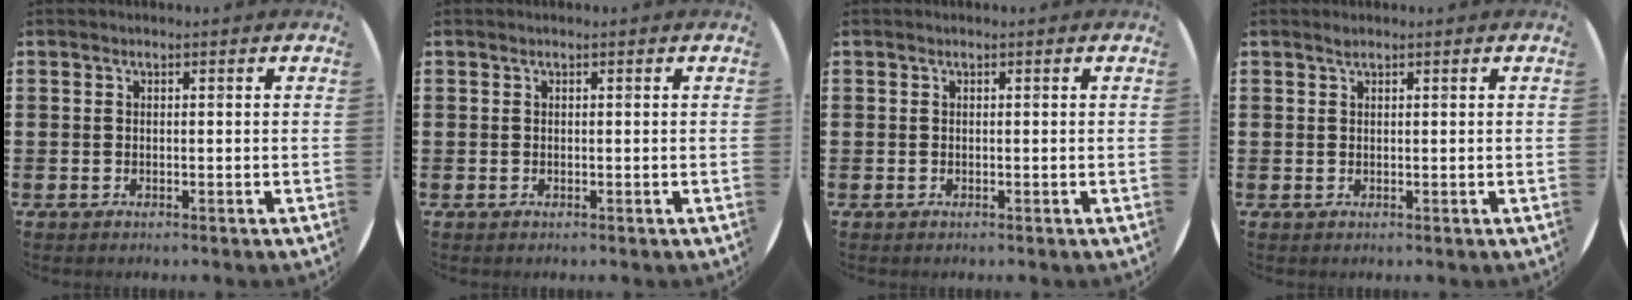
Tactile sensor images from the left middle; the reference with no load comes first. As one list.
[{"total": 0.0}, {"total": 0.0}, {"total": 0.6, "force": [0.6, 0.0, 0.1], "torque": [-0.003, 0.001, 0.011]}]